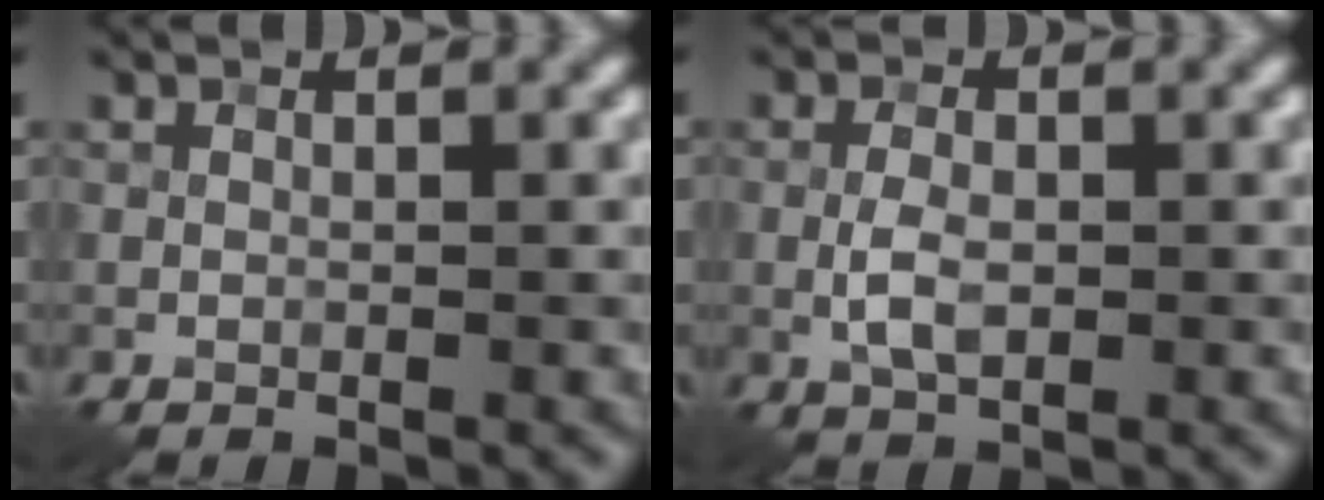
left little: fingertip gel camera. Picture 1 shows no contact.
{"total": 2.7, "force": [-0.5, 1.4, 2.3], "torque": [-0.047, 0.002, -0.010]}